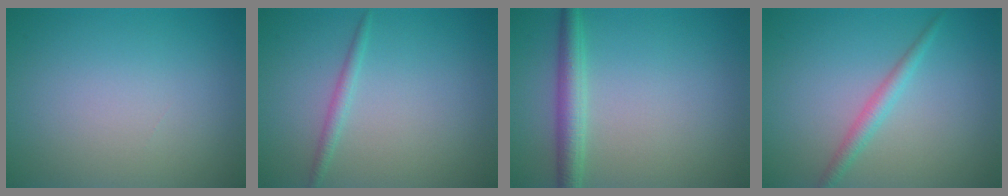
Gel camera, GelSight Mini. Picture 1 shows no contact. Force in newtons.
{"total": 1.2, "press": 1.2, "slide": 0.1}
{"total": 2.8, "press": 2.8, "slide": 0.1}
{"total": 1.8, "press": 1.8, "slide": 0.1}